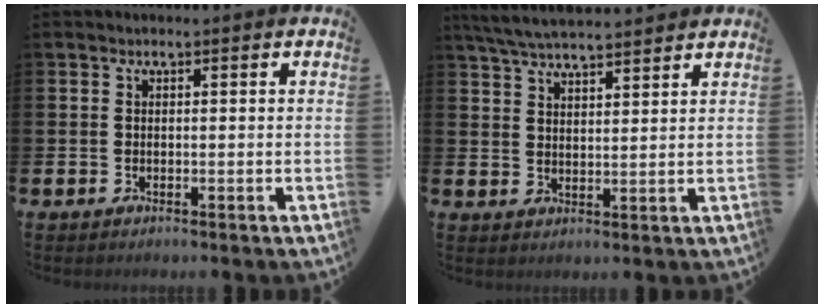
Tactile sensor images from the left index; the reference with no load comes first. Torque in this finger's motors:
{"motor_torque": [0.80, -1.18, 0.50, 0.15]}